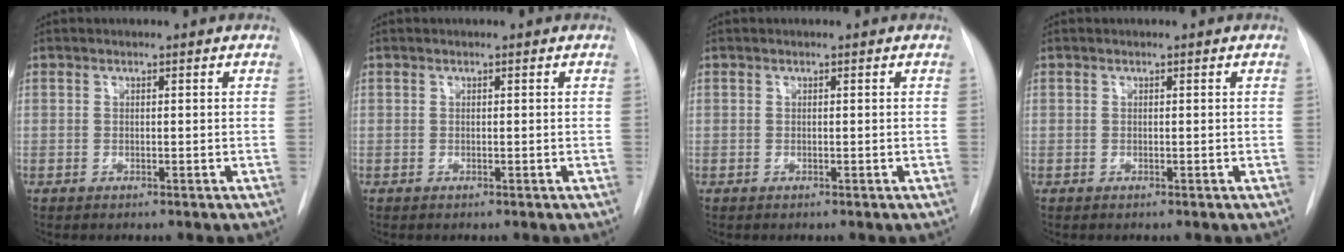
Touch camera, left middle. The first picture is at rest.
{"total": 0.0}
{"total": 0.0}
{"total": 0.0}